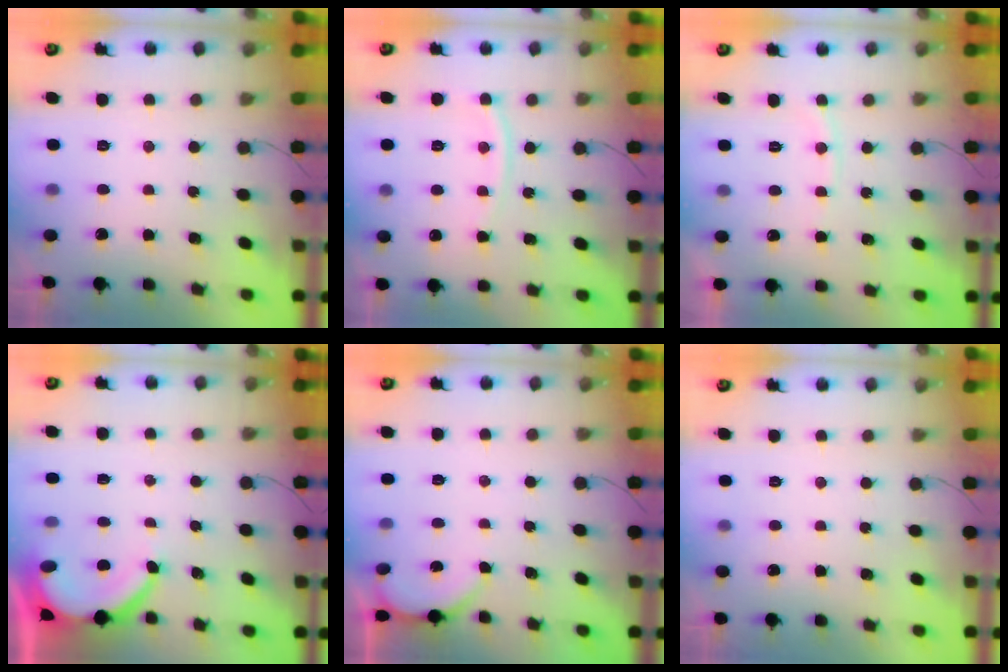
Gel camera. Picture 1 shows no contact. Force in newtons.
{"total": 9.1, "press": 9.1, "slide": 0.8}
{"total": 5.9, "press": 5.8, "slide": 0.9}
{"total": 6.8, "press": 6.8, "slide": 0.9}
{"total": 2.4, "press": 2.3, "slide": 0.3}
{"total": 0.0}